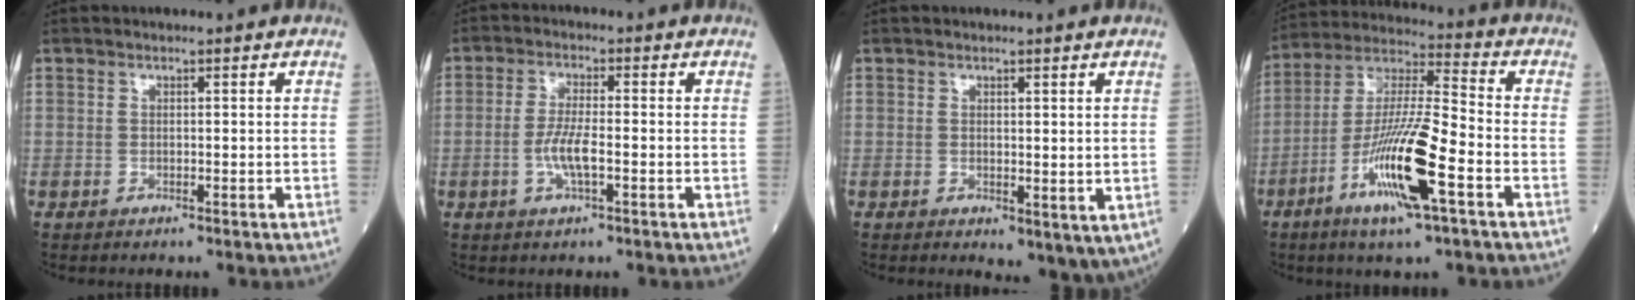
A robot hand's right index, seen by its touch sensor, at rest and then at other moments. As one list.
[{"total": 4.5, "force": [-1.1, 2.0, 3.8], "torque": [-0.075, 0.004, -0.022]}, {"total": 4.5, "force": [0.2, 2.2, 4.0], "torque": [-0.046, -0.014, 0.013]}, {"total": 15.4, "force": [-6.4, 1.3, 13.9], "torque": [-0.275, -0.012, -0.119]}]